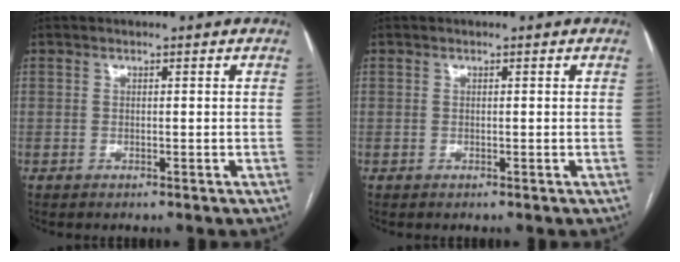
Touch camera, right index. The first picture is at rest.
{"total": 0.0}